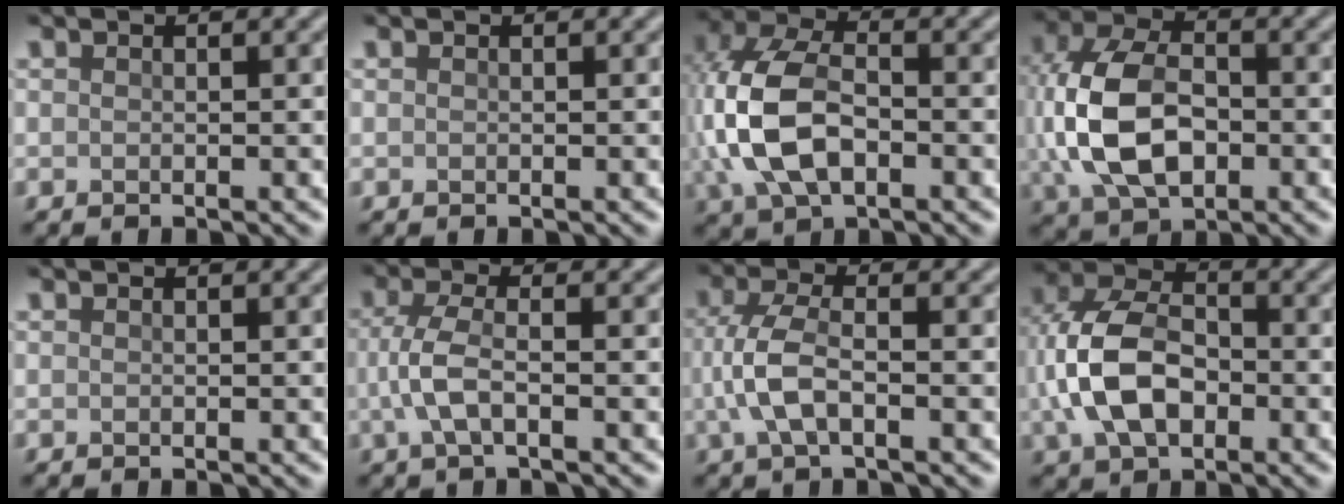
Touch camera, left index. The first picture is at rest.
{"total": 0.0}
{"total": 8.9, "force": [-1.0, 5.4, 7.0], "torque": [-0.166, 0.007, -0.028]}
{"total": 9.7, "force": [-0.3, 6.4, 7.3], "torque": [-0.174, 0.001, -0.010]}
{"total": 0.0}
{"total": 3.3, "force": [-0.6, 1.2, 3.0], "torque": [-0.070, 0.001, -0.016]}
{"total": 4.2, "force": [-0.7, 1.8, 3.8], "torque": [-0.092, 0.002, -0.019]}
{"total": 8.1, "force": [-0.9, 5.3, 6.0], "torque": [-0.139, 0.006, -0.027]}